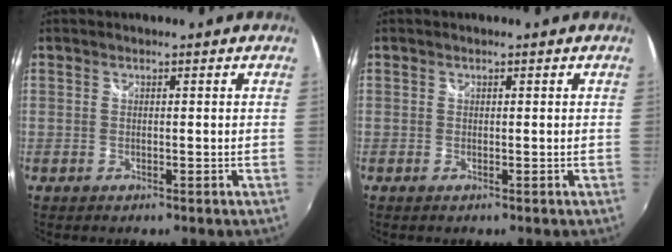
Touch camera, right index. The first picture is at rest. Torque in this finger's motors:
{"motor_torque": [0.09, -0.20, 0.02, 0.01]}